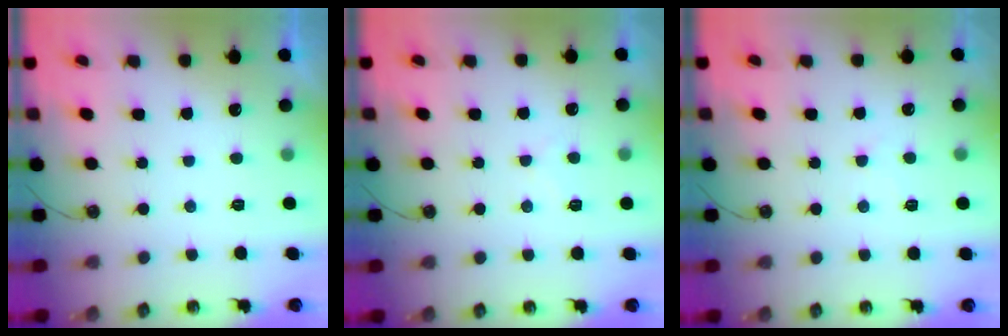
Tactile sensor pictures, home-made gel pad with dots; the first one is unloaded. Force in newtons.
{"total": 6.5, "press": 6.5, "slide": 0.6}
{"total": 4.5, "press": 4.5, "slide": 0.5}